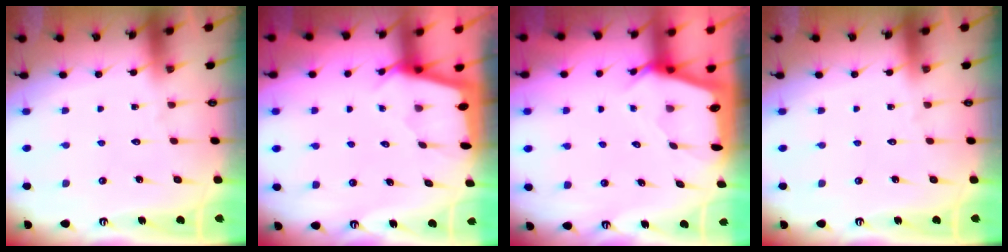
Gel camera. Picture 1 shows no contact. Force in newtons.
{"total": 2.2, "press": 2.2, "slide": 0.3}
{"total": 2.5, "press": 2.4, "slide": 0.3}
{"total": 0.0}